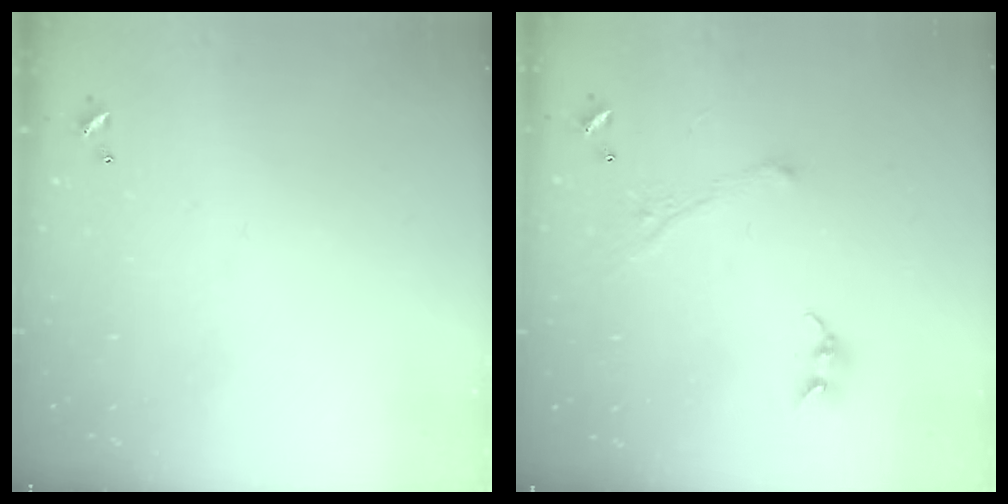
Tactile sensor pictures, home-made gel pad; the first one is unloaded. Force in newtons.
{"total": 2.8, "press": 2.8, "slide": 0.1}